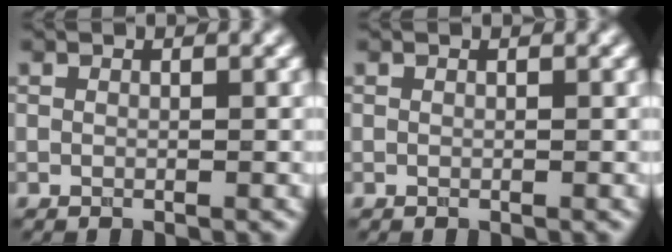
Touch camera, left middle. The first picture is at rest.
{"total": 0.0}